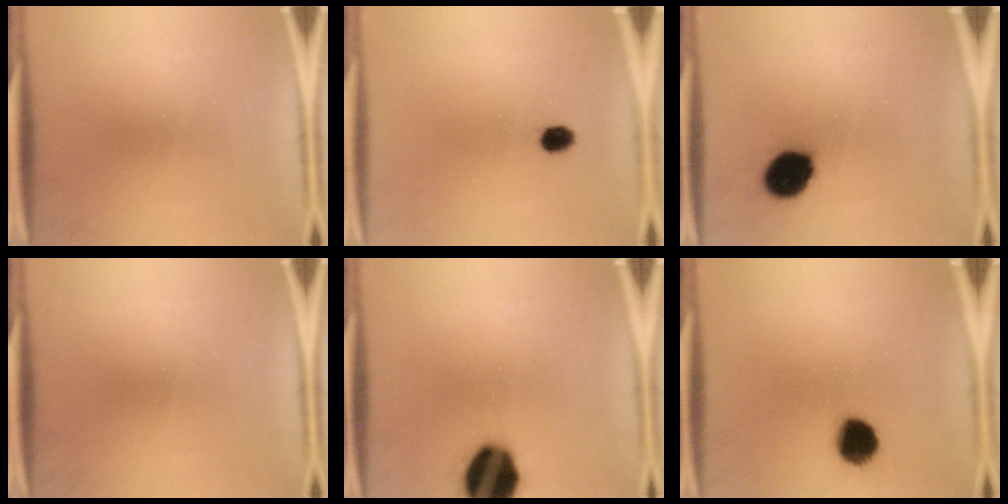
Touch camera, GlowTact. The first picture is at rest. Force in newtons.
{"total": 2.7}
{"total": 11.6}
{"total": 0.0}
{"total": 16.3}
{"total": 8.7}